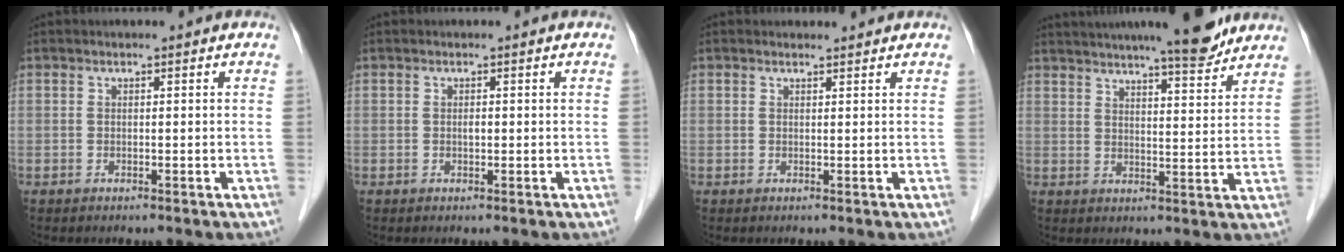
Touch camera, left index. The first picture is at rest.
{"total": 0.6, "force": [-0.1, 0.3, 0.5], "torque": [-0.010, 0.000, -0.001]}
{"total": 1.2, "force": [1.2, 0.1, -0.1], "torque": [-0.011, 0.002, 0.018]}
{"total": 12.8, "force": [11.2, 0.7, 6.2], "torque": [-0.093, 0.002, 0.152]}